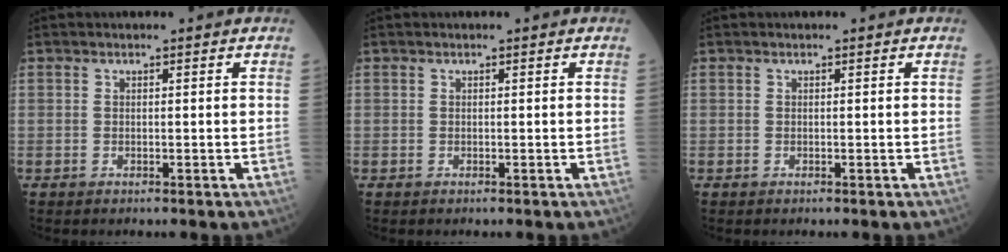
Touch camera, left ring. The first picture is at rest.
{"total": 0.0}
{"total": 0.0}